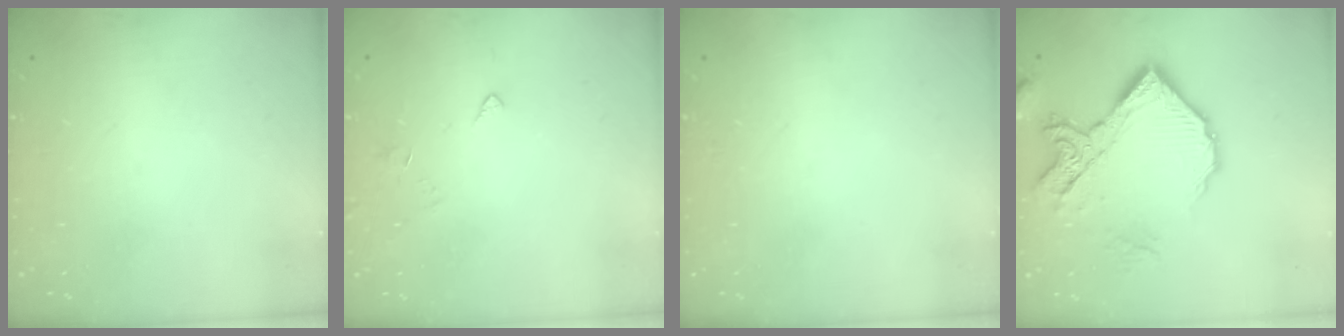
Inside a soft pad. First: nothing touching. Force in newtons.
{"total": 2.5, "press": 2.4, "slide": 0.6}
{"total": 0.0}
{"total": 15.5, "press": 15.4, "slide": 1.2}